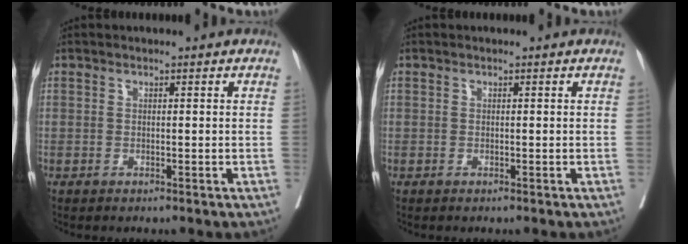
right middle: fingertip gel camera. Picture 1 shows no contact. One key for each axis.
{"total": 0.0}